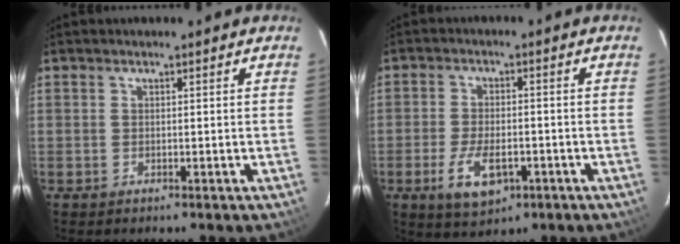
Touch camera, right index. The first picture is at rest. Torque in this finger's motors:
{"motor_torque": [0.58, -0.49, 0.41, 0.10]}